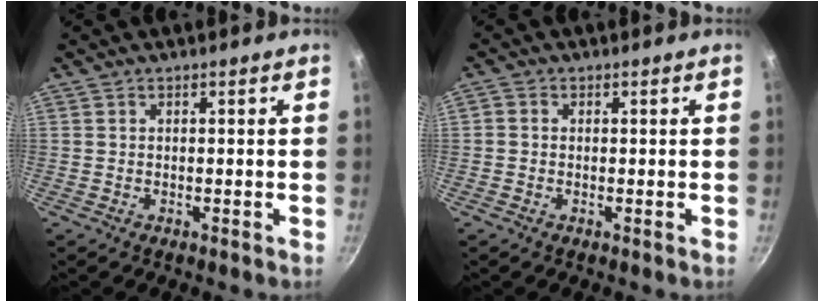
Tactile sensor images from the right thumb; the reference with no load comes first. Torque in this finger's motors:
{"motor_torque": [0.28, -0.39, -0.43, 0.02, -0.03]}